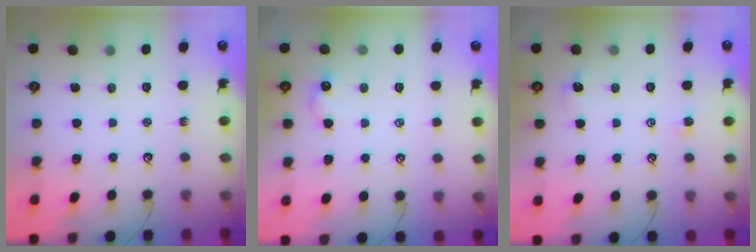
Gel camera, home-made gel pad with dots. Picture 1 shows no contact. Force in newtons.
{"total": 1.7, "press": 1.6, "slide": 0.4}
{"total": 0.0}